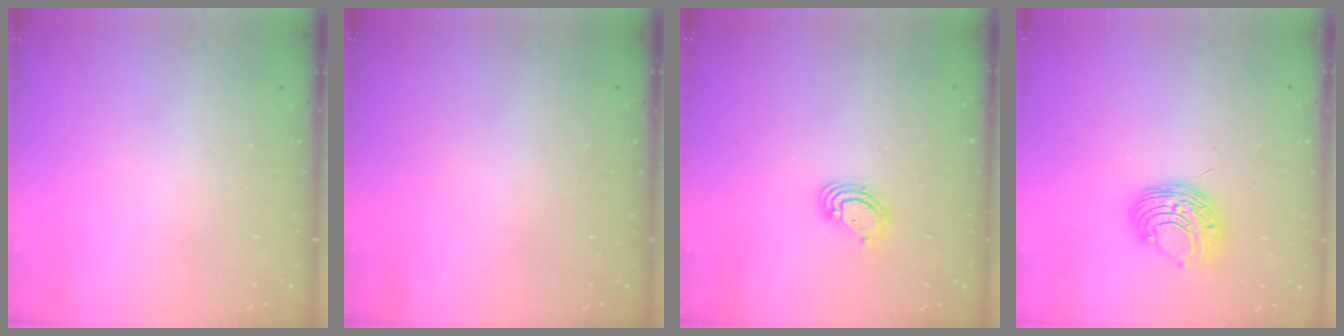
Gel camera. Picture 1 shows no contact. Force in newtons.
{"total": 0.0}
{"total": 4.1, "press": 4.1, "slide": 0.3}
{"total": 9.5, "press": 9.4, "slide": 0.9}